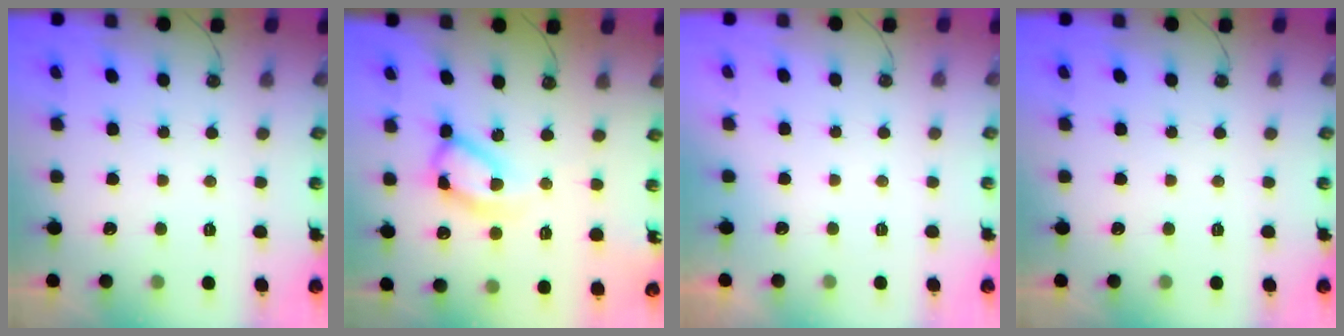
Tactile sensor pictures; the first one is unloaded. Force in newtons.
{"total": 13.6, "press": 13.5, "slide": 1.0}
{"total": 0.0}
{"total": 0.0}